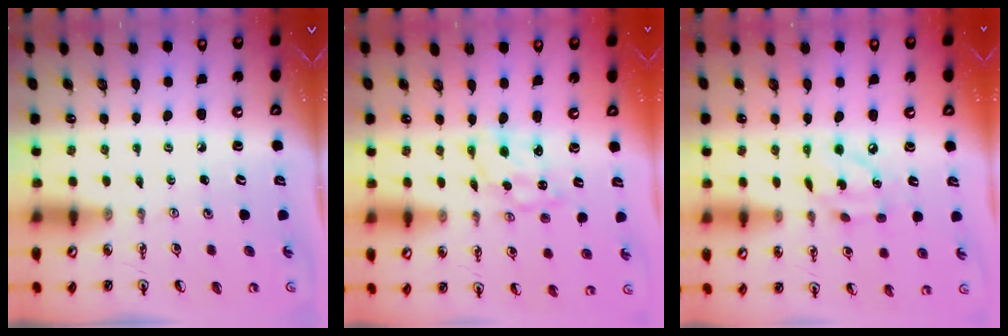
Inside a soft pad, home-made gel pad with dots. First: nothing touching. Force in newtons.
{"total": 1.4, "press": 1.4, "slide": 0.0}
{"total": 8.9, "press": 8.9, "slide": 0.5}